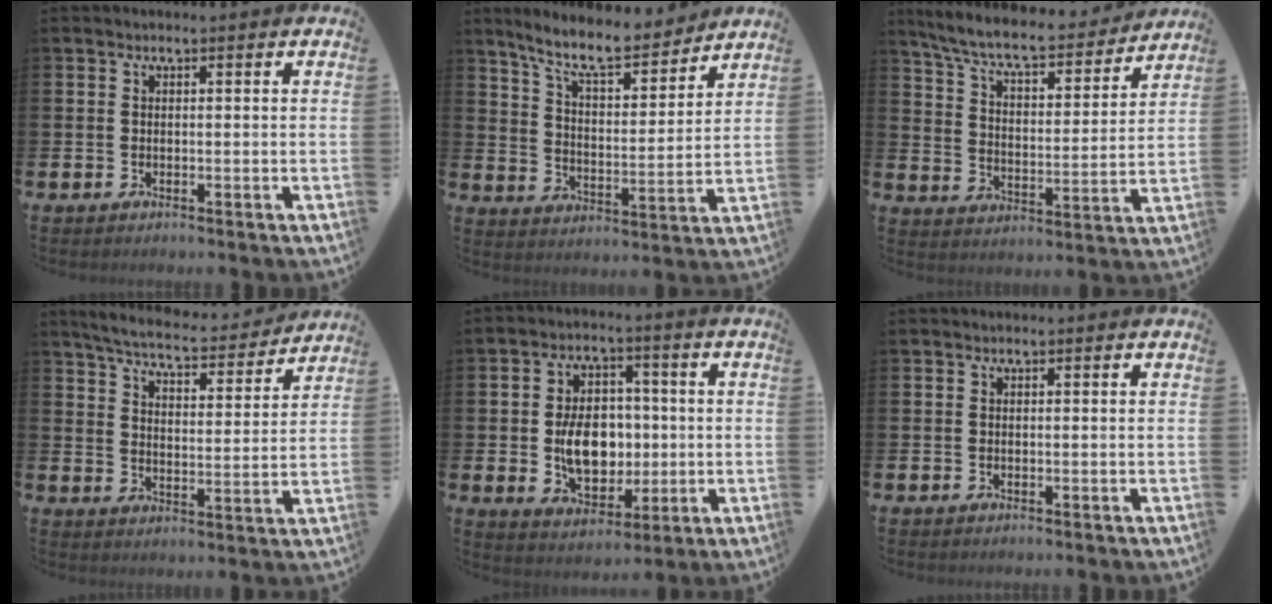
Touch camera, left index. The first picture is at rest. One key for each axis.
{"total": 9.5, "fx": 8.6, "fy": 1.9, "fz": 3.7, "tx": -0.102, "ty": -0.051, "tz": 0.151}
{"total": 8.1, "fx": 7.4, "fy": 1.5, "fz": 3.1, "tx": -0.098, "ty": -0.047, "tz": 0.126}
{"total": 6.3, "fx": 6.0, "fy": 0.7, "fz": 1.8, "tx": -0.053, "ty": -0.043, "tz": 0.100}
{"total": 8.4, "fx": -0.4, "fy": 6.0, "fz": 5.9, "tx": -0.108, "ty": 0.009, "tz": -0.012}
{"total": 0.0}